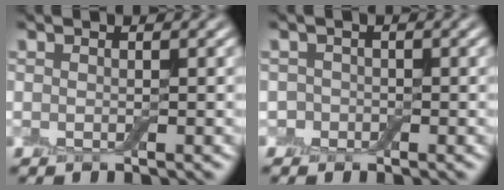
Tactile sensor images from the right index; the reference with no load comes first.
{"total": 1.2, "force": [-0.5, 1.0, -0.1], "torque": [0.012, 0.003, -0.015]}